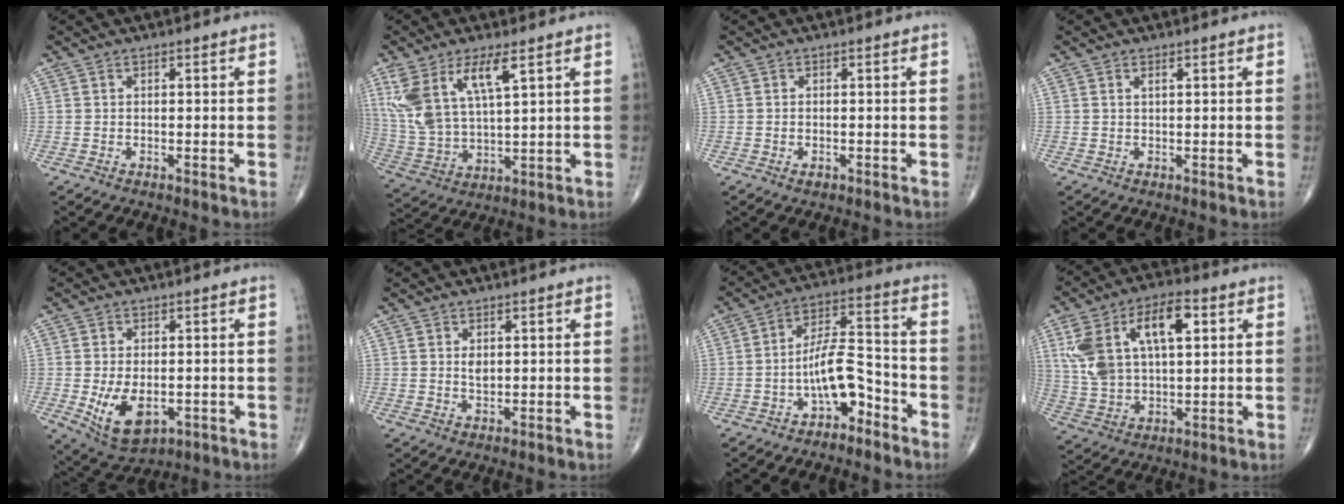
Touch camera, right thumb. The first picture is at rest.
{"total": 13.4, "force": [6.3, 4.8, 10.8], "torque": [-0.234, -0.020, 0.134]}
{"total": 1.0, "force": [-0.4, 0.6, 0.6], "torque": [-0.010, 0.002, -0.004]}
{"total": 0.7, "force": [0.4, 0.1, 0.6], "torque": [-0.014, 0.003, 0.007]}
{"total": 9.5, "force": [-2.1, 5.6, 7.4], "torque": [-0.119, -0.010, -0.018]}
{"total": 2.1, "force": [0.5, 1.2, 1.6], "torque": [-0.025, -0.005, 0.012]}
{"total": 9.2, "force": [-4.5, 4.3, 6.8], "torque": [-0.102, 0.055, -0.080]}
{"total": 17.2, "force": [5.3, 8.9, 13.8], "torque": [-0.250, 0.010, 0.099]}